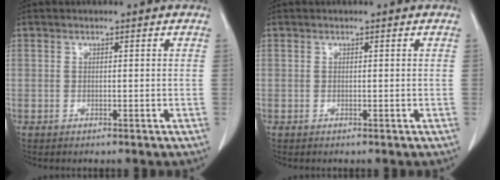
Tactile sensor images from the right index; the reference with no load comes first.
{"total": 0.0}